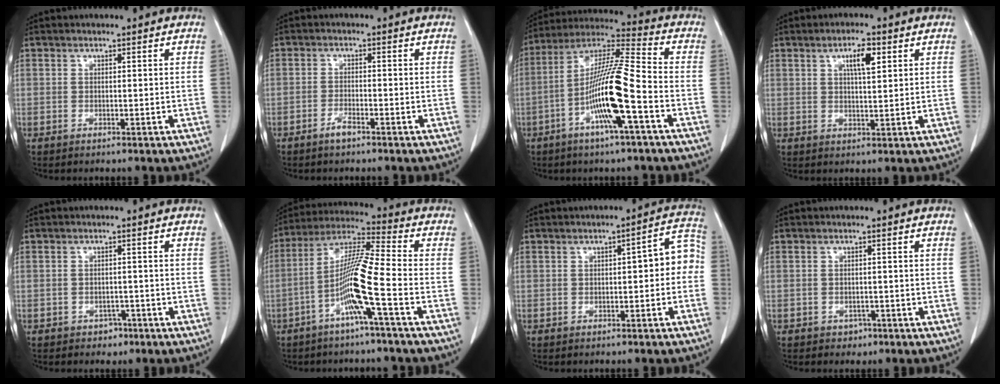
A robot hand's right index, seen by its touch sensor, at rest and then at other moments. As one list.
[{"total": 2.0, "force": [-1.6, 0.3, 1.2], "torque": [-0.024, 0.000, -0.030]}, {"total": 14.6, "force": [-4.7, 0.5, 13.8], "torque": [-0.265, 0.005, -0.092]}, {"total": 4.5, "force": [1.9, 1.0, 3.9], "torque": [-0.068, 0.001, 0.034]}, {"total": 2.2, "force": [-1.4, 1.6, 0.5], "torque": [-0.008, 0.006, -0.016]}, {"total": 10.9, "force": [-4.1, -1.0, 10.1], "torque": [-0.201, 0.007, -0.085]}, {"total": 5.6, "force": [-0.6, 2.0, 5.3], "torque": [-0.059, 0.034, -0.009]}, {"total": 1.6, "force": [-1.0, 1.2, 0.3], "torque": [-0.005, 0.004, -0.013]}]